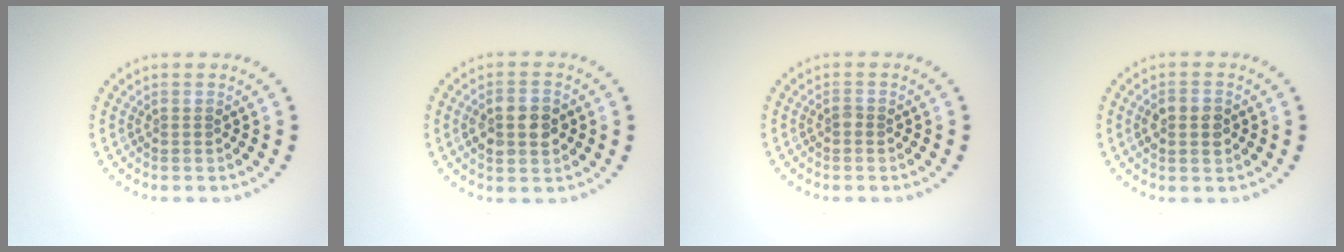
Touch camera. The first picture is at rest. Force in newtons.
{"total": 3.8, "press": 3.7, "slide": 0.2}
{"total": 0.6, "press": 0.5, "slide": 0.3}
{"total": 2.9, "press": 2.9, "slide": 0.2}